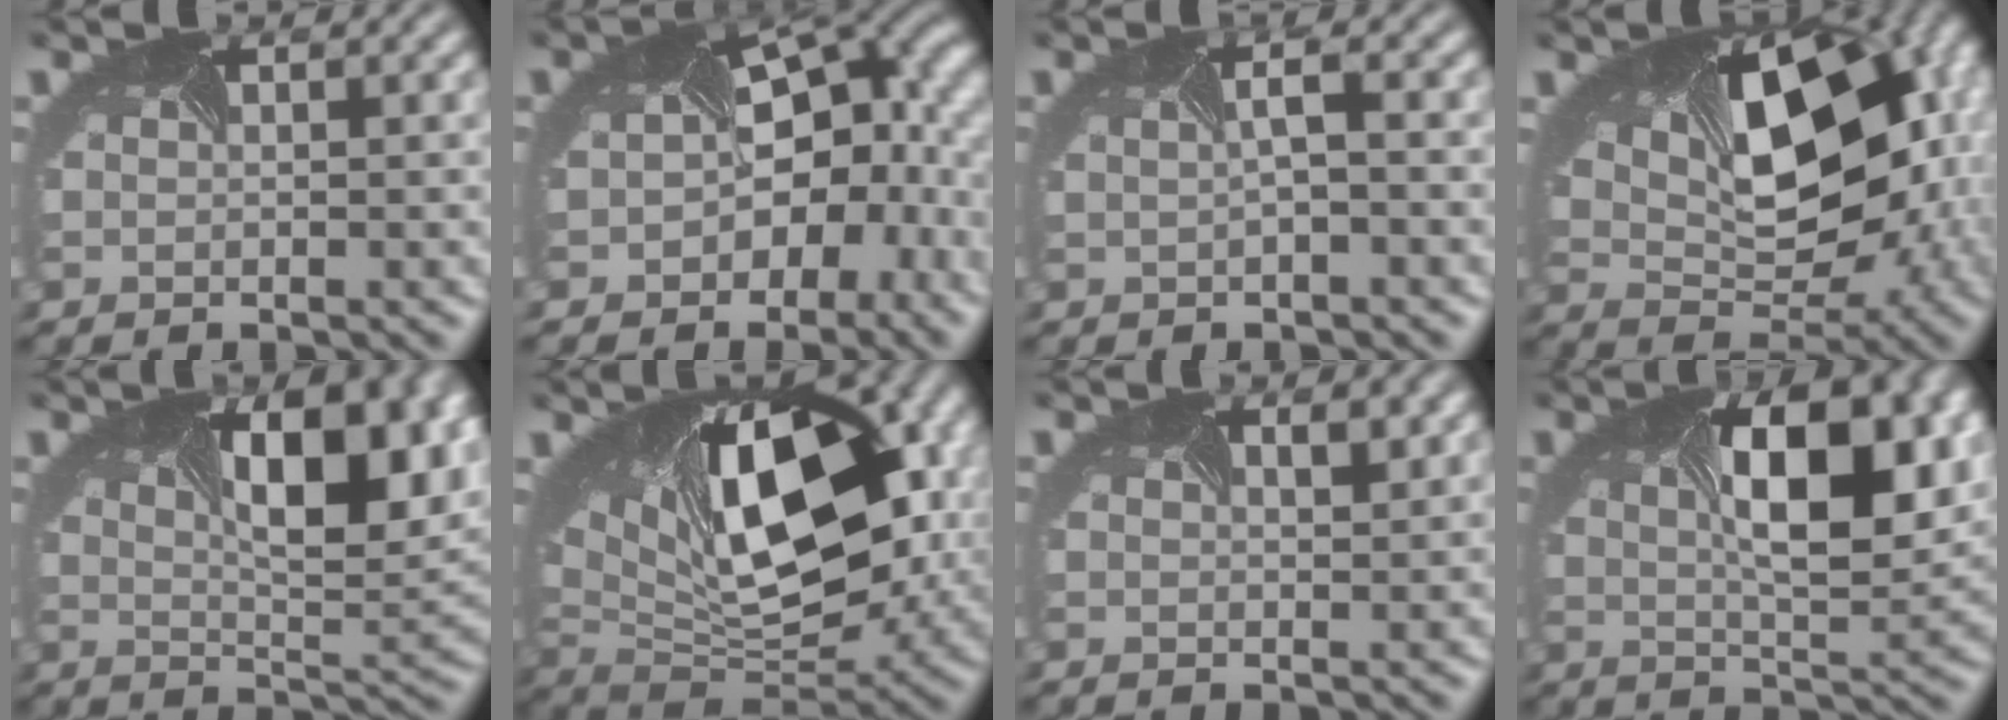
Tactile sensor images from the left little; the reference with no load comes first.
{"total": 11.7, "force": [-1.8, 7.7, 8.6], "torque": [-0.126, -0.025, -0.015]}
{"total": 1.3, "force": [-1.0, -0.4, 0.7], "torque": [-0.022, -0.004, -0.007]}
{"total": 13.9, "force": [1.5, 8.5, 10.9], "torque": [-0.148, -0.015, 0.053]}
{"total": 9.7, "force": [2.7, 3.9, 8.5], "torque": [-0.111, 0.003, 0.043]}
{"total": 13.9, "force": [2.7, 7.3, 11.5], "torque": [-0.196, -0.009, 0.057]}
{"total": 1.3, "force": [0.4, 0.5, 1.1], "torque": [-0.010, 0.007, 0.003]}
{"total": 8.4, "force": [1.3, 3.2, 7.6], "torque": [-0.123, -0.004, 0.033]}